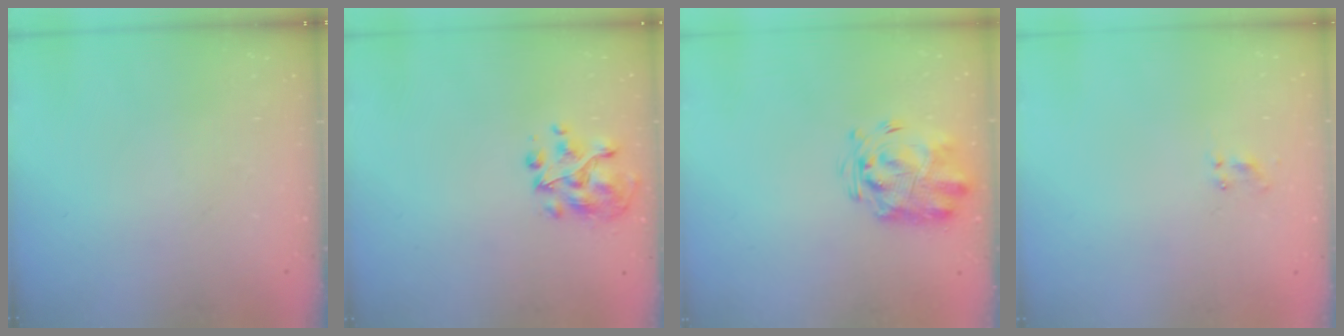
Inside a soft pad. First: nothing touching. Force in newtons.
{"total": 6.9, "press": 6.8, "slide": 0.9}
{"total": 3.1, "press": 2.9, "slide": 1.1}
{"total": 1.5, "press": 1.3, "slide": 0.8}